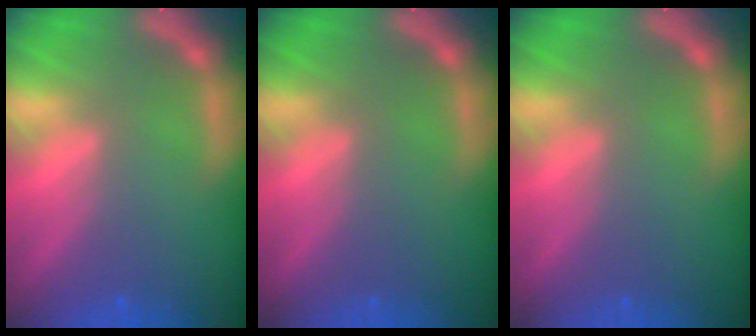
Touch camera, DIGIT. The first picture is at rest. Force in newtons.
{"total": 0.0}
{"total": 0.0}